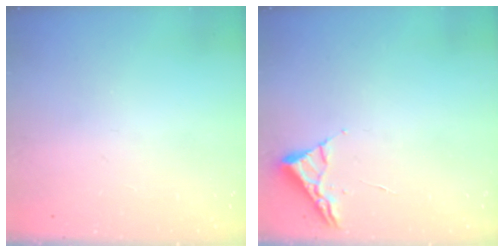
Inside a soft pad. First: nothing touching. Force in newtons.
{"total": 3.1, "press": 3.0, "slide": 0.4}